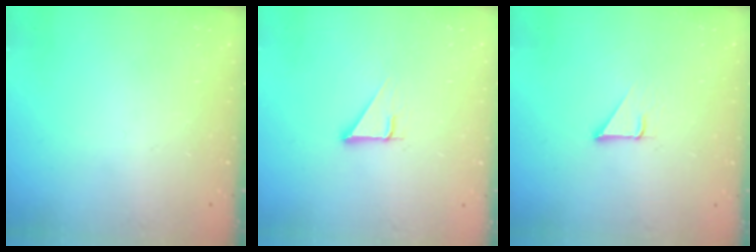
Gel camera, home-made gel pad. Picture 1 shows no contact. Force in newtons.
{"total": 2.8, "press": 2.8, "slide": 0.0}
{"total": 1.6, "press": 1.6, "slide": 0.2}